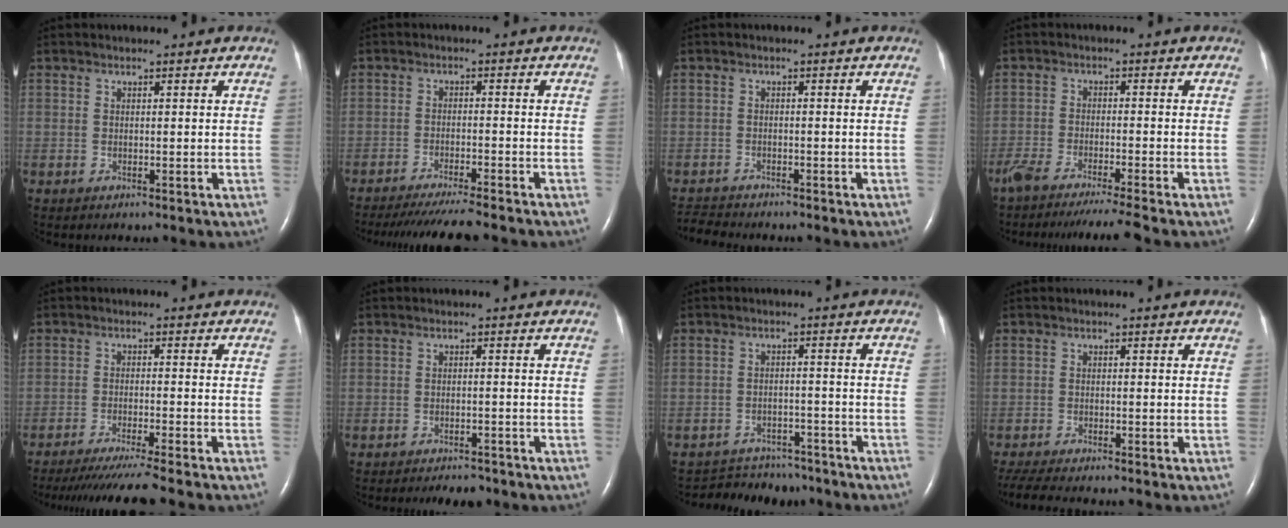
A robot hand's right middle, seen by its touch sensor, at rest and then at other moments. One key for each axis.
{"total": 11.0, "fx": -9.9, "fy": 0.0, "fz": 4.9, "tx": -0.066, "ty": -0.029, "tz": -0.146}
{"total": 3.3, "fx": -3.3, "fy": 0.1, "fz": 0.2, "tx": -0.003, "ty": -0.016, "tz": -0.057}
{"total": 10.4, "fx": -9.0, "fy": -1.0, "fz": 5.1, "tx": -0.061, "ty": -0.030, "tz": -0.141}
{"total": 11.7, "fx": -10.3, "fy": -1.4, "fz": 5.3, "tx": -0.062, "ty": -0.037, "tz": -0.159}
{"total": 4.5, "fx": -4.0, "fy": 1.4, "fz": 1.5, "tx": -0.021, "ty": -0.005, "tz": -0.054}
{"total": 9.6, "fx": -8.8, "fy": 3.7, "fz": 0.8, "tx": -0.012, "ty": 0.013, "tz": -0.115}
{"total": 6.5, "fx": -5.8, "fy": 0.3, "fz": 3.0, "tx": -0.055, "ty": -0.017, "tz": -0.097}